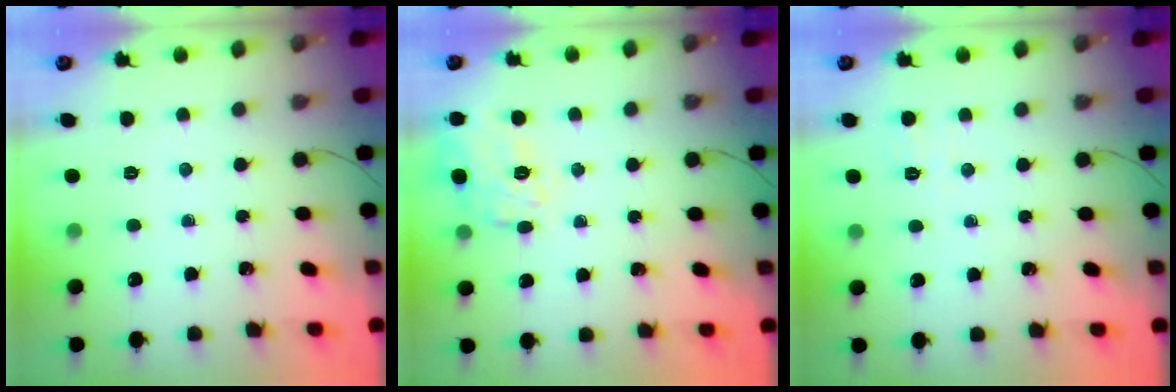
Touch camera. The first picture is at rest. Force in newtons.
{"total": 17.1, "press": 17.1, "slide": 1.1}
{"total": 1.4, "press": 0.5, "slide": 1.3}